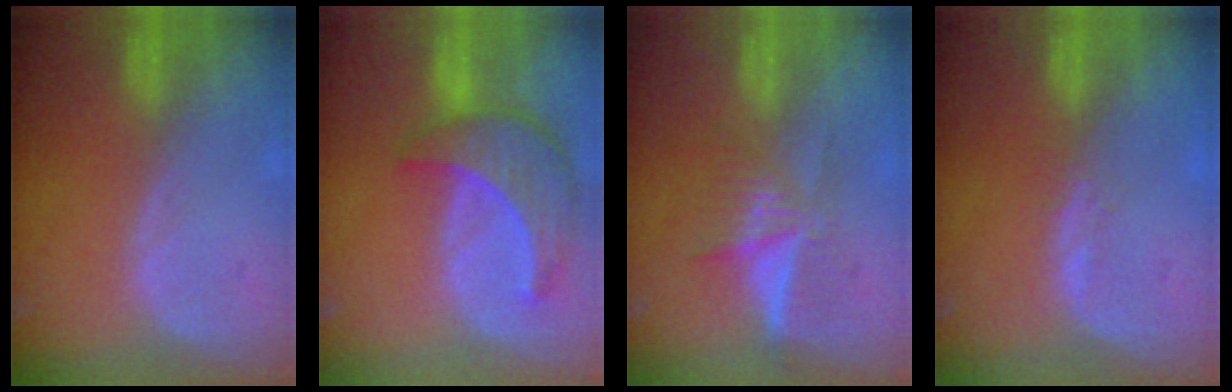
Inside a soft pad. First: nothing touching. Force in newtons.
{"total": 8.6, "press": 7.8, "slide": 3.8}
{"total": 6.2, "press": 5.4, "slide": 3.0}
{"total": 1.1, "press": 1.0, "slide": 0.5}